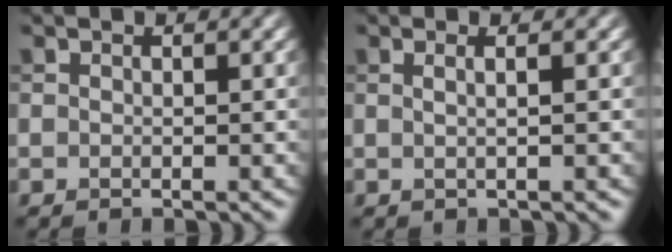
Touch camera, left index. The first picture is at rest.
{"total": 2.1, "force": [0.6, 0.9, 1.8], "torque": [-0.013, 0.000, -0.015]}